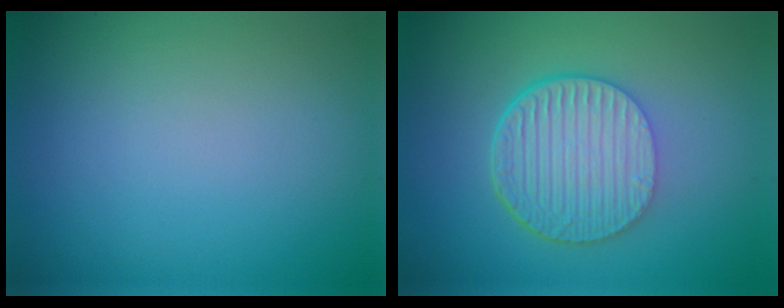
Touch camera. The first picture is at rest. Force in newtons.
{"total": 6.7, "press": 4.6, "slide": 4.9}